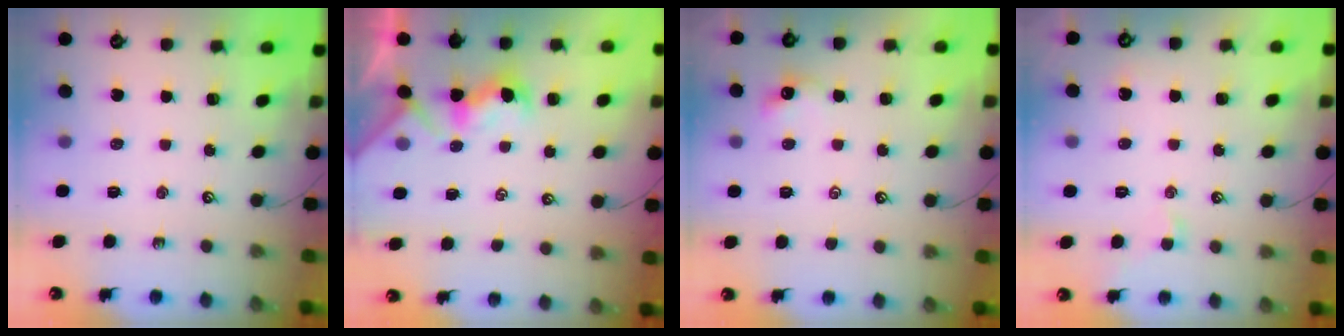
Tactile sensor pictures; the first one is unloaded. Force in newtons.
{"total": 2.3, "press": 2.2, "slide": 0.8}
{"total": 0.8, "press": 0.7, "slide": 0.4}
{"total": 0.5, "press": 0.2, "slide": 0.5}